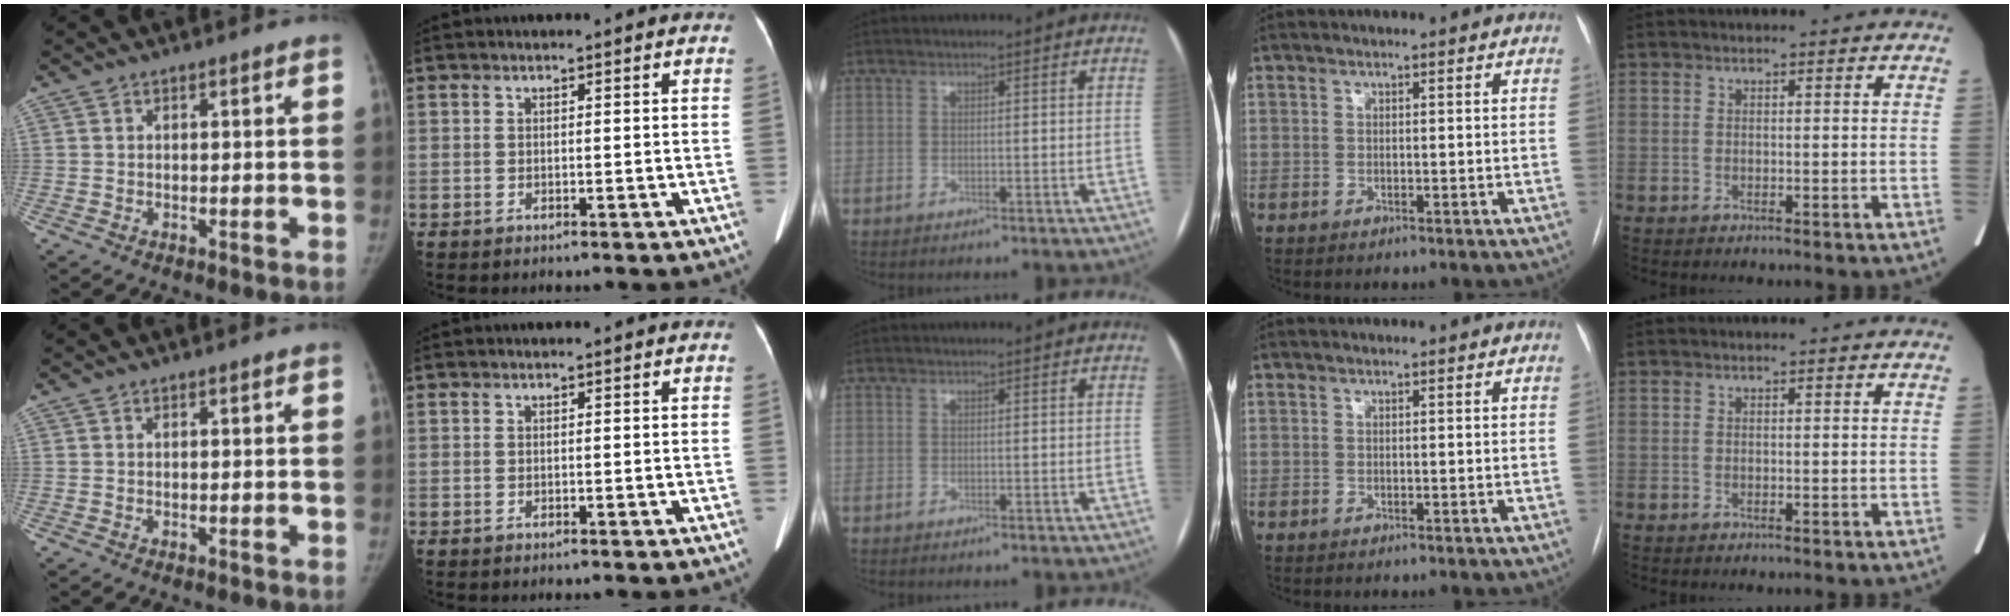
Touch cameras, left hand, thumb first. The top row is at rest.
{}